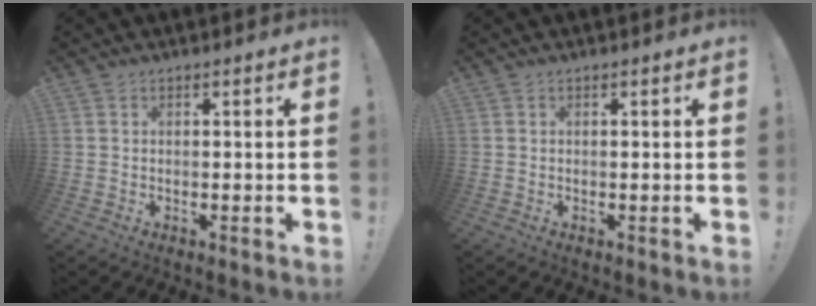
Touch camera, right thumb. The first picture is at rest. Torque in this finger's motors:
{"motor_torque": [-0.12, -0.31, -0.31, -0.04, 0.00]}